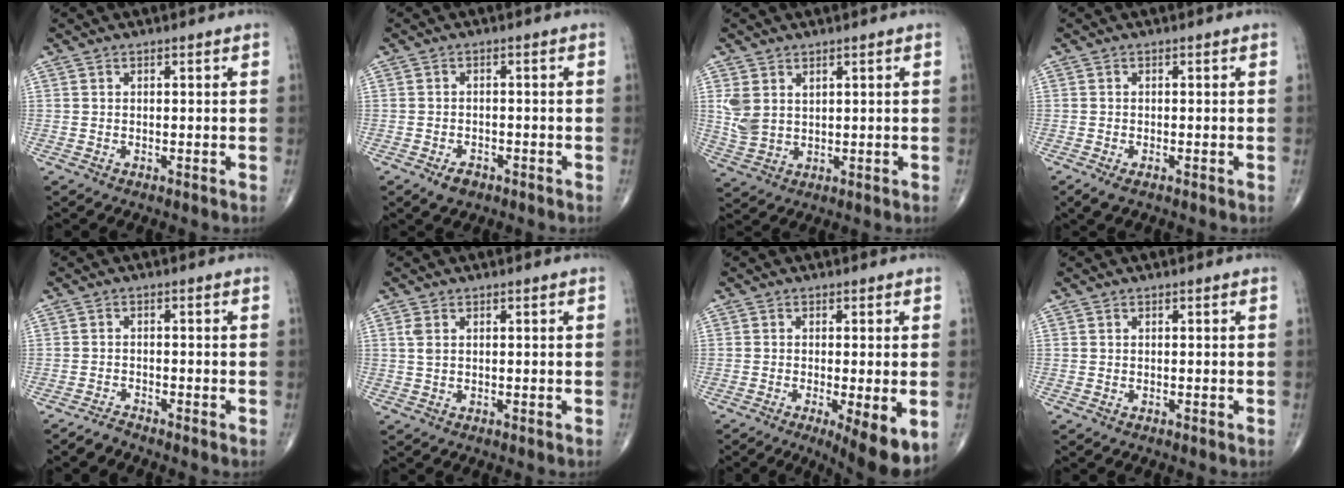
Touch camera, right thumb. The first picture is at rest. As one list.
[{"total": 2.9, "force": [-1.8, 1.7, 1.5], "torque": [-0.022, 0.004, -0.025]}, {"total": 5.2, "force": [2.1, 3.5, 3.2], "torque": [-0.062, -0.006, 0.054]}, {"total": 1.9, "force": [-1.1, 0.7, 1.4], "torque": [-0.034, -0.005, -0.019]}, {"total": 1.6, "force": [-1.6, 0.1, 0.2], "torque": [-0.008, -0.001, -0.034]}, {"total": 1.6, "force": [0.5, 0.8, 1.3], "torque": [-0.032, 0.006, 0.016]}, {"total": 9.1, "force": [-3.2, 2.0, 8.3], "torque": [-0.118, -0.022, -0.047]}, {"total": 0.0}]